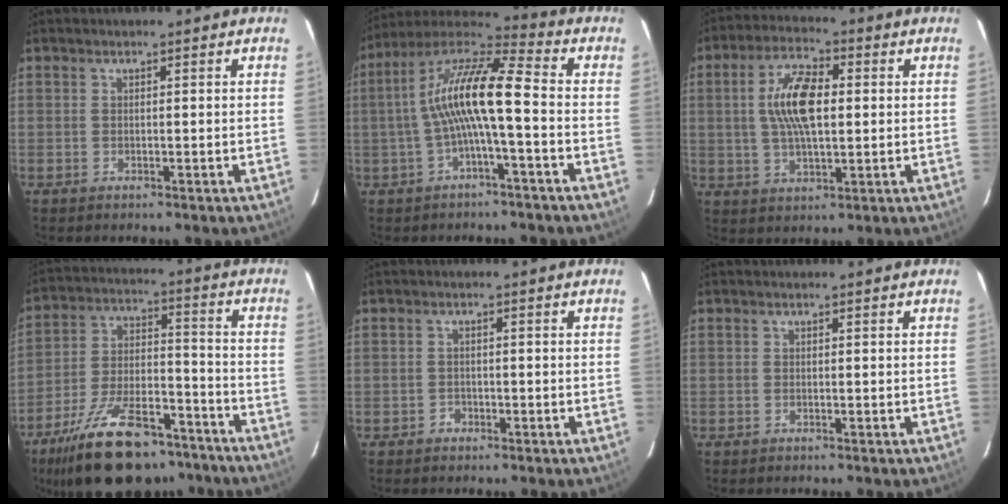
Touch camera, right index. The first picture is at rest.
{"total": 12.6, "force": [-1.5, 1.8, 12.4], "torque": [-0.243, 0.022, -0.033]}
{"total": 10.8, "force": [1.3, 4.5, 9.8], "torque": [-0.187, 0.013, 0.024]}
{"total": 23.7, "force": [-17.3, 10.1, 12.7], "torque": [-0.240, 0.001, -0.260]}
{"total": 1.6, "force": [-1.0, 1.2, 0.0], "torque": [0.000, 0.006, -0.015]}
{"total": 0.0}